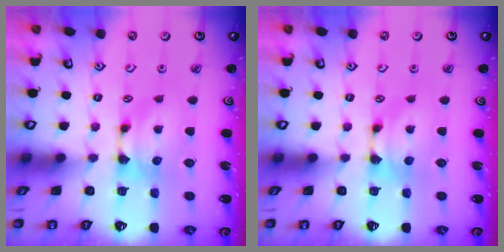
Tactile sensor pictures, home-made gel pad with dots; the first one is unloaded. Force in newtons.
{"total": 0.0}